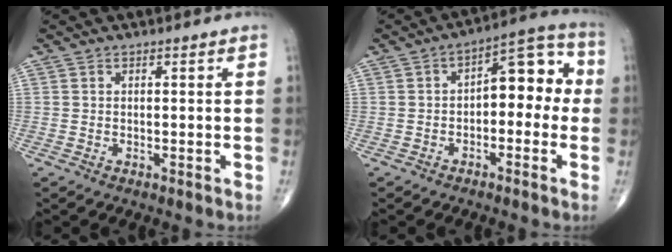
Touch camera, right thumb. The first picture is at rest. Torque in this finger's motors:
{"motor_torque": [1.92, 2.10, 0.72, -0.31, 0.07]}